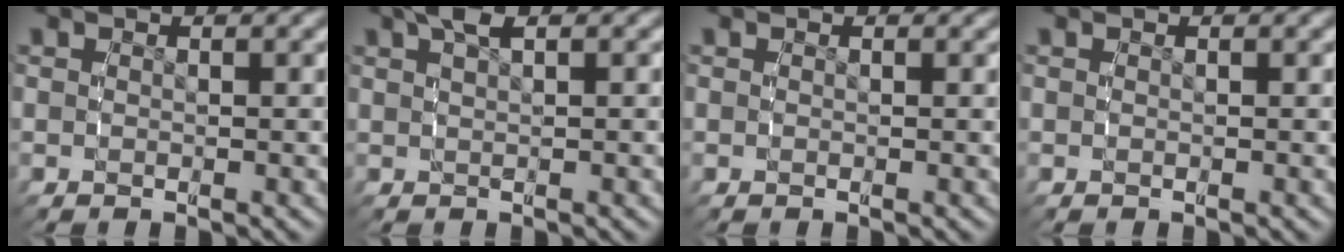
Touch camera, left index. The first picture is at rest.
{"total": 1.7, "force": [1.2, -0.3, 1.1], "torque": [-0.019, 0.007, 0.026]}
{"total": 0.0}
{"total": 0.0}